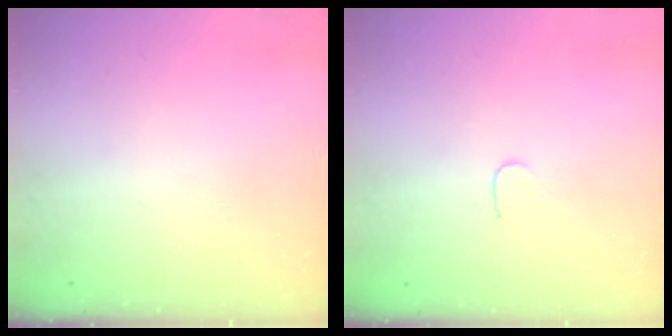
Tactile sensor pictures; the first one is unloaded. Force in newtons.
{"total": 3.1, "press": 3.1, "slide": 0.3}